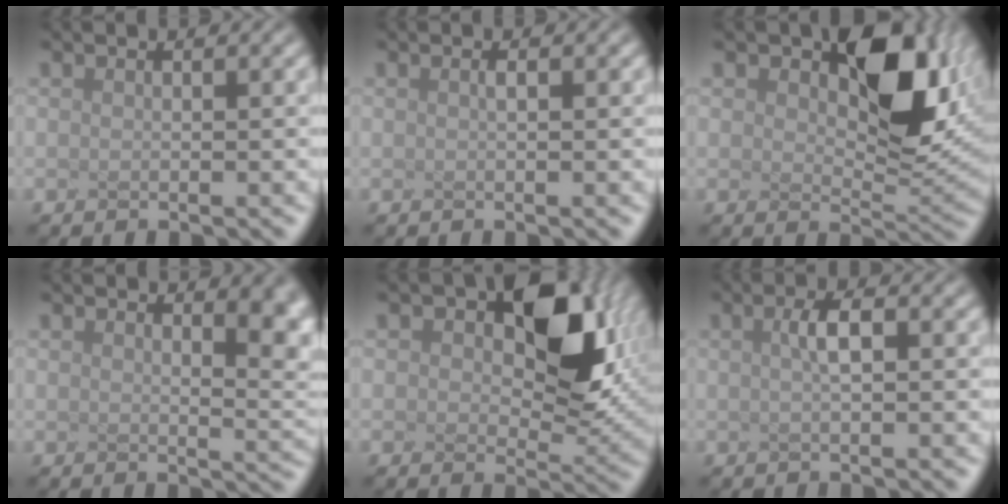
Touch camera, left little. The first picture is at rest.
{"total": 0.6, "force": [-0.5, -0.3, 0.0], "torque": [-0.008, -0.008, 0.006]}
{"total": 7.0, "force": [1.9, 3.3, 5.8], "torque": [-0.114, -0.013, 0.069]}
{"total": 6.5, "force": [3.5, 2.3, 4.9], "torque": [-0.047, 0.031, 0.061]}
{"total": 7.6, "force": [1.6, 4.3, 6.0], "torque": [-0.122, -0.014, 0.068]}
{"total": 1.4, "force": [-1.0, -0.6, 0.8], "torque": [-0.040, -0.002, 0.017]}